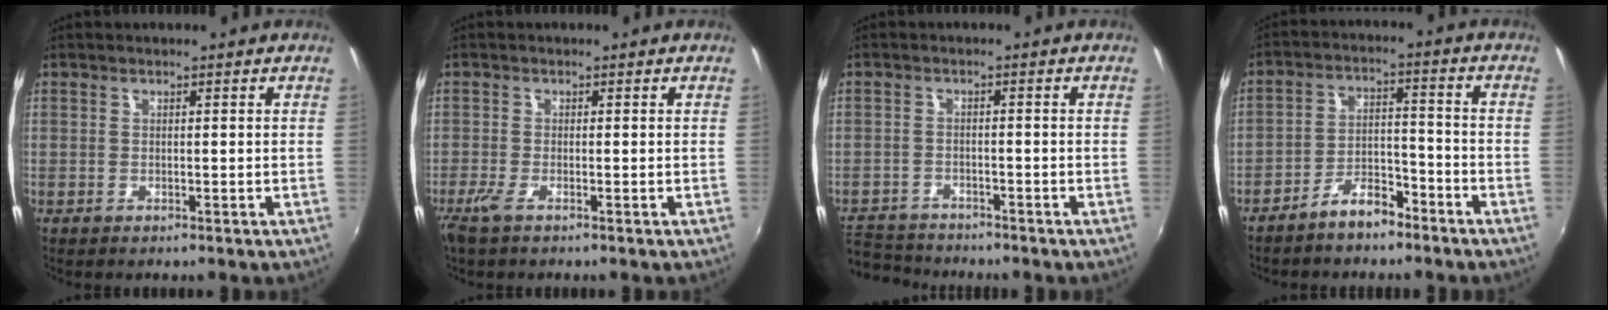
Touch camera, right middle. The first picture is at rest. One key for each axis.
{"total": 2.3, "fx": -1.5, "fy": 0.1, "fz": 1.8, "tx": -0.040, "ty": -0.010, "tz": -0.031}
{"total": 7.7, "fx": -7.3, "fy": 2.1, "fz": 1.3, "tx": -0.056, "ty": -0.001, "tz": -0.130}
{"total": 6.8, "fx": -5.4, "fy": 2.6, "fz": 3.2, "tx": -0.067, "ty": 0.021, "tz": -0.086}